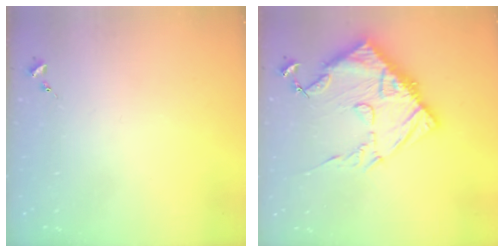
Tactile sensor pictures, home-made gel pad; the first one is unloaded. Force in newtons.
{"total": 18.0, "press": 17.9, "slide": 1.9}